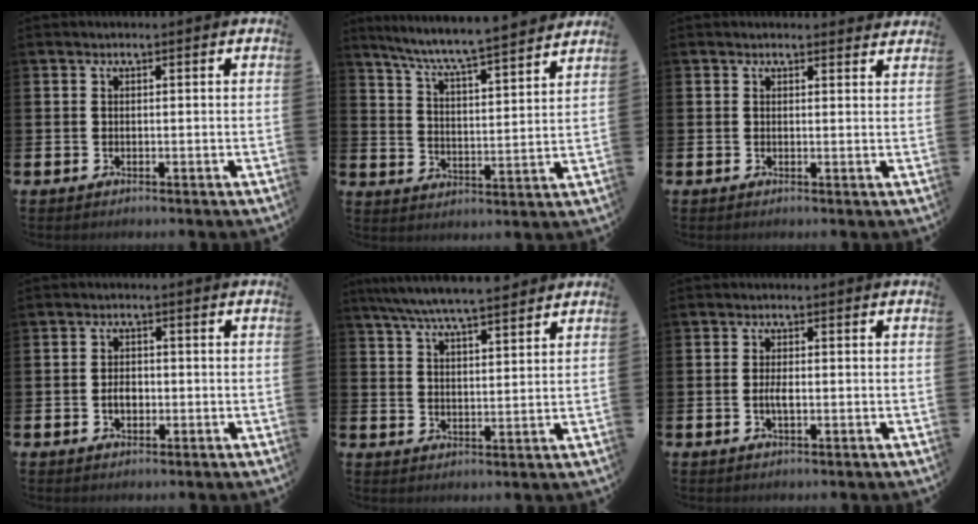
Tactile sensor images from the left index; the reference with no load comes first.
{"total": 7.3, "force": [6.9, -0.2, 2.3], "torque": [-0.075, -0.052, 0.117]}
{"total": 1.3, "force": [1.2, 0.3, 0.0], "torque": [0.008, -0.004, 0.020]}
{"total": 2.4, "force": [-0.4, 1.6, 1.7], "torque": [-0.019, 0.000, -0.013]}
{"total": 6.8, "force": [6.4, 0.5, 2.1], "torque": [-0.065, -0.027, 0.117]}
{"total": 2.0, "force": [-0.3, 0.7, 1.8], "torque": [-0.028, -0.002, -0.007]}